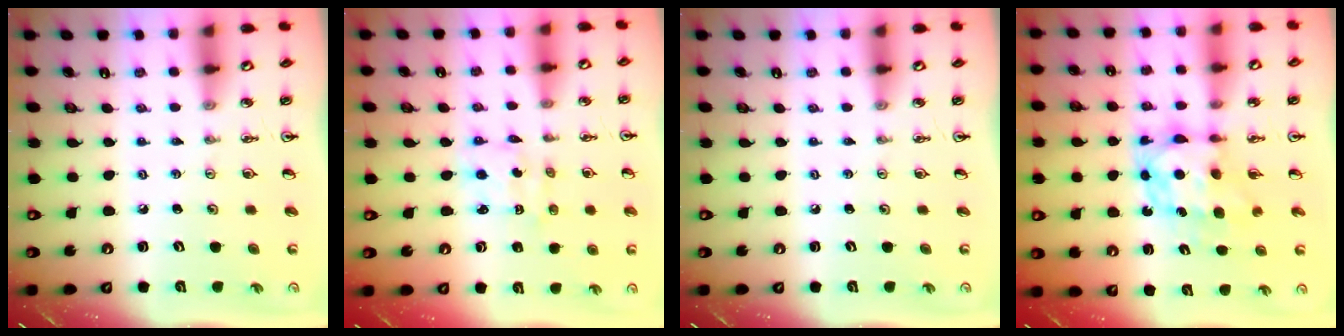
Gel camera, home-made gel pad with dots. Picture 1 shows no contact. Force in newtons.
{"total": 2.3, "press": 2.3, "slide": 0.1}
{"total": 0.0}
{"total": 7.5, "press": 7.5, "slide": 0.7}